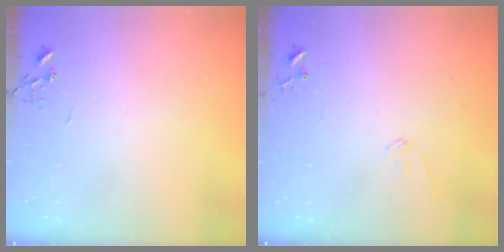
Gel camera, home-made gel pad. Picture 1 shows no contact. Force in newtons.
{"total": 6.6, "press": 6.6, "slide": 0.6}